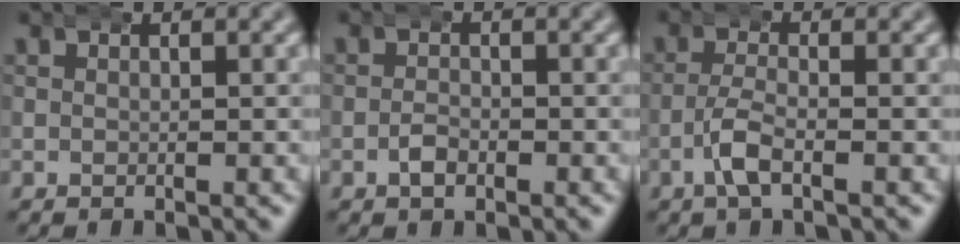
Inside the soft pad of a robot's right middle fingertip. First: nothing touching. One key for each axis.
{"total": 0.9, "fx": -0.6, "fy": 0.5, "fz": 0.5, "tx": -0.011, "ty": -0.001, "tz": -0.017}
{"total": 2.3, "fx": -1.2, "fy": 0.4, "fz": 2.0, "tx": -0.042, "ty": -0.001, "tz": -0.027}